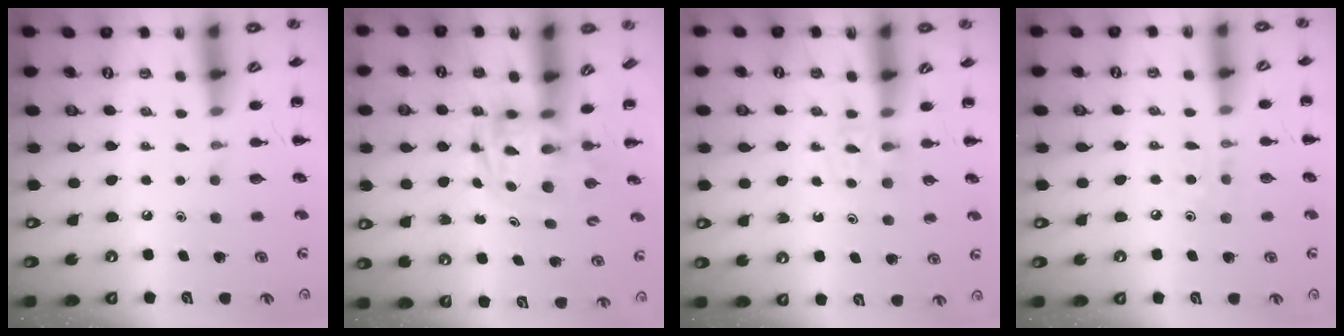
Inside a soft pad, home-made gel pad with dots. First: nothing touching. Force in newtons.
{"total": 2.6, "press": 2.6, "slide": 0.5}
{"total": 4.1, "press": 3.9, "slide": 1.4}
{"total": 6.2, "press": 5.8, "slide": 2.1}